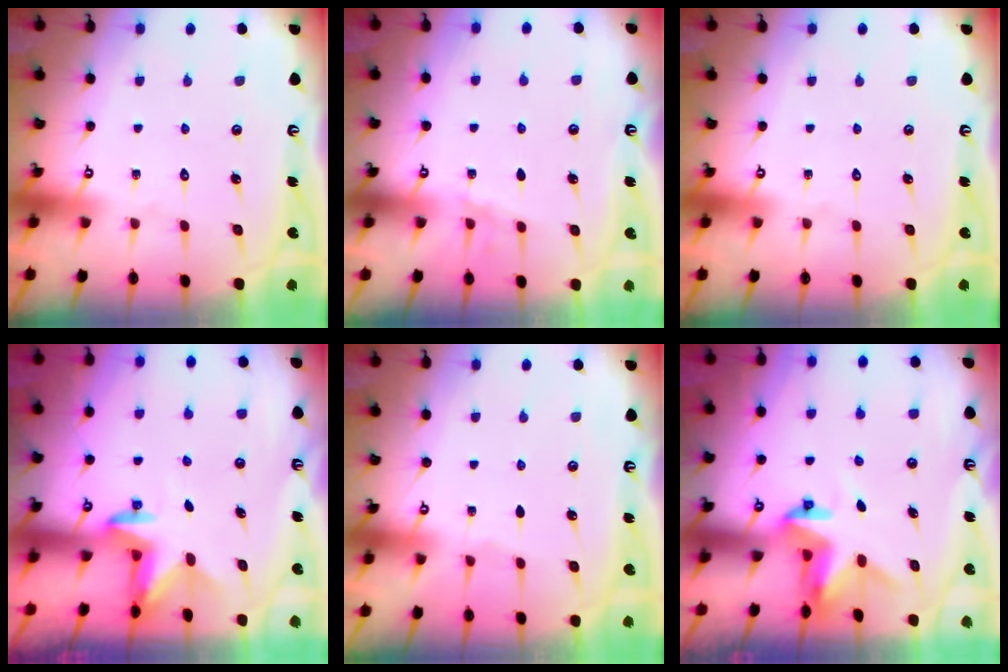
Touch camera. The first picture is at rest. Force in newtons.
{"total": 4.3, "press": 3.5, "slide": 2.5}
{"total": 0.0}
{"total": 2.9, "press": 2.8, "slide": 0.7}
{"total": 3.2, "press": 2.5, "slide": 2.0}
{"total": 3.4, "press": 3.4, "slide": 0.1}